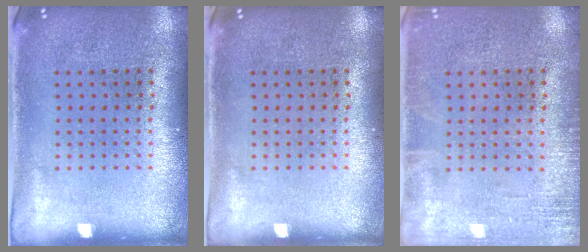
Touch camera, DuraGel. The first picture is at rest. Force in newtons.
{"total": 0.0}
{"total": 1.7, "press": 1.7, "slide": 0.3}